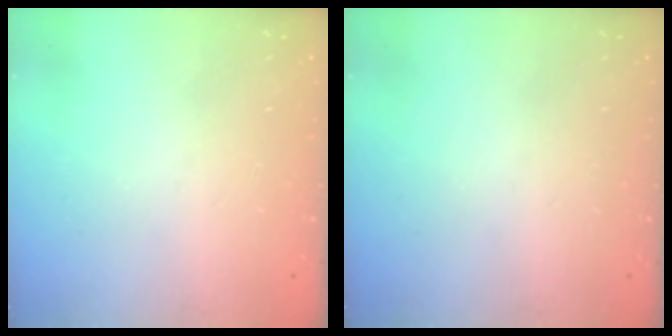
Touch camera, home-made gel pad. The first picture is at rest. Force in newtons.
{"total": 0.0}